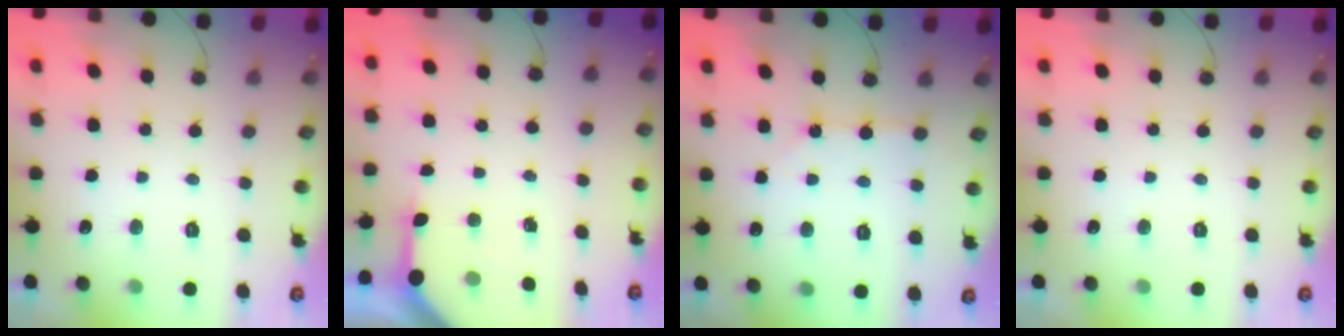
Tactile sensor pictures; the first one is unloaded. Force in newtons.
{"total": 3.5, "press": 3.5, "slide": 0.4}
{"total": 1.7, "press": 1.7, "slide": 0.3}
{"total": 0.0}